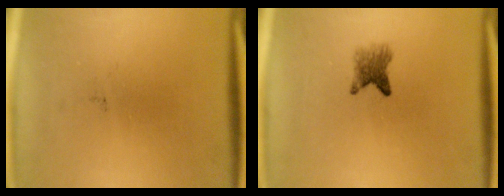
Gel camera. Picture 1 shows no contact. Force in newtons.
{"total": 2.9}